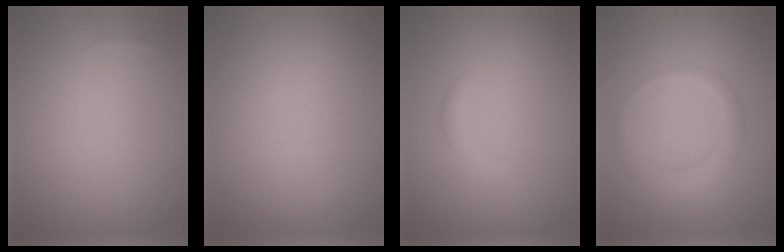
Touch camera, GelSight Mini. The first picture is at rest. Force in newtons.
{"total": 0.0}
{"total": 1.1, "press": 1.1, "slide": 0.1}
{"total": 2.6, "press": 2.6, "slide": 0.1}